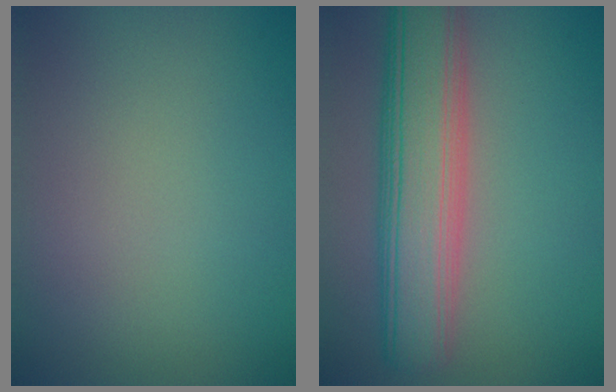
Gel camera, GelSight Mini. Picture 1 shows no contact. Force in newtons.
{"total": 8.6, "press": 8.6, "slide": 0.4}